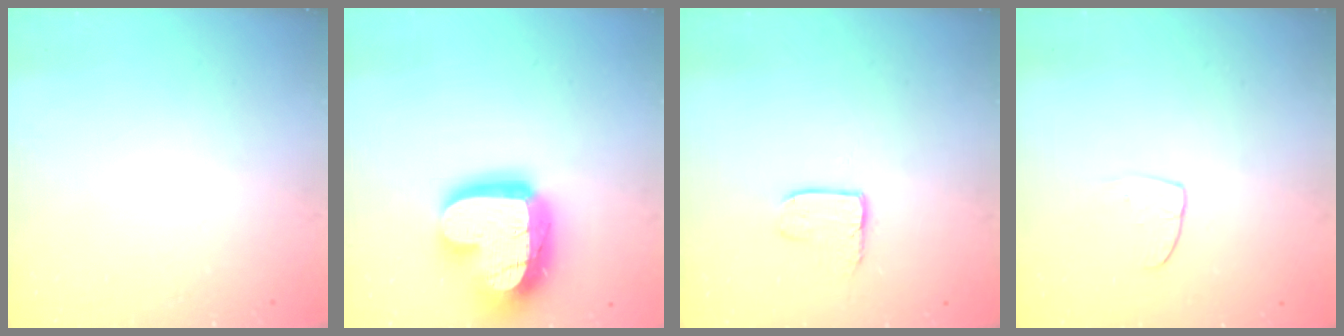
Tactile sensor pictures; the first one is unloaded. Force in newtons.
{"total": 21.2, "press": 21.2, "slide": 1.7}
{"total": 5.1, "press": 5.0, "slide": 0.4}
{"total": 5.5, "press": 5.5, "slide": 0.4}